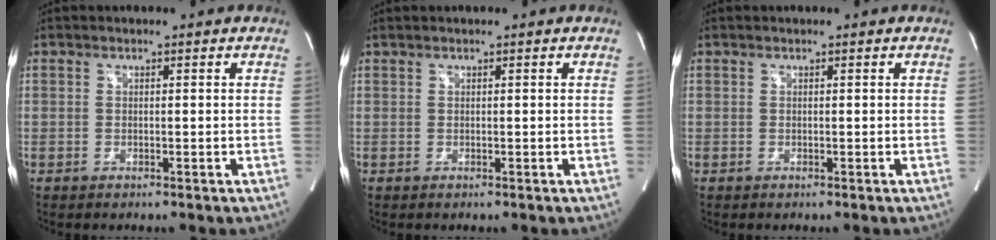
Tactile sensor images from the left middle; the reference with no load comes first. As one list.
[{"total": 0.0}, {"total": 0.0}]